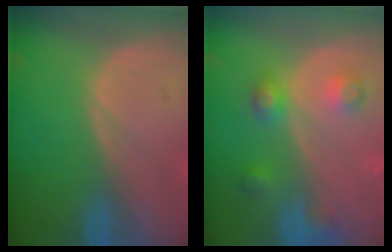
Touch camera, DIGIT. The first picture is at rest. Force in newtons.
{"total": 4.9, "press": 4.9, "slide": 0.2}